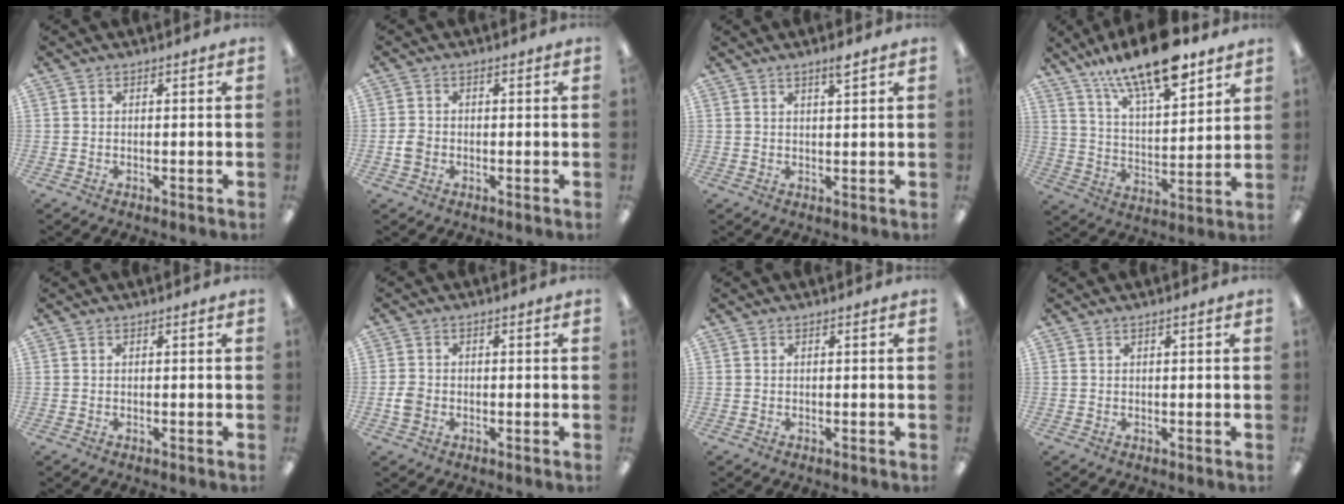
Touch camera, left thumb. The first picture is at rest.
{"total": 2.5, "force": [-0.6, 2.0, 1.3], "torque": [-0.021, 0.005, -0.012]}
{"total": 2.6, "force": [2.0, 0.1, 1.7], "torque": [-0.030, -0.003, 0.033]}
{"total": 17.3, "force": [13.0, 5.4, 10.0], "torque": [-0.168, -0.077, 0.220]}
{"total": 0.0}
{"total": 2.8, "force": [-0.8, 2.2, 1.4], "torque": [-0.024, 0.006, -0.015]}
{"total": 0.0}
{"total": 0.7, "force": [0.4, 0.1, 0.6], "torque": [-0.011, 0.002, 0.007]}